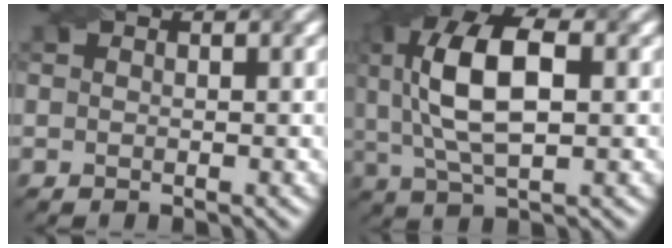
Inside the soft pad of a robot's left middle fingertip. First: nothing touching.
{"total": 8.0, "force": [0.6, 3.9, 7.0], "torque": [-0.138, 0.016, 0.022]}